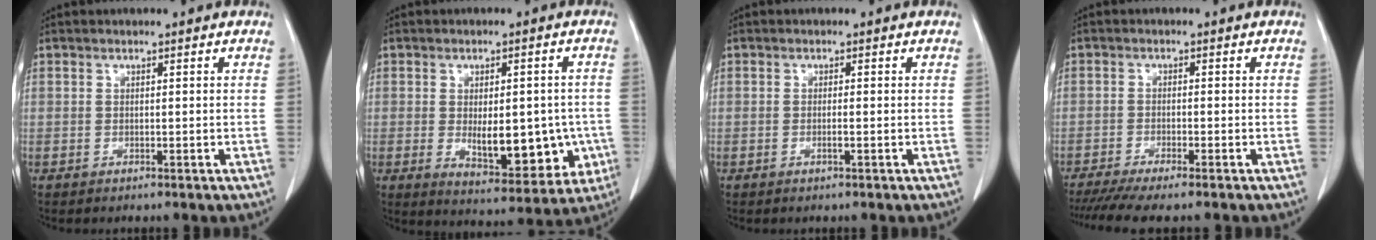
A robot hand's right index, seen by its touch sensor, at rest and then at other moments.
{"total": 12.7, "force": [-2.1, 5.8, 11.1], "torque": [-0.139, 0.001, -0.008]}
{"total": 0.9, "force": [-0.4, -0.1, 0.9], "torque": [-0.018, -0.001, -0.005]}
{"total": 8.1, "force": [-6.7, 0.3, 4.5], "torque": [-0.061, -0.017, -0.106]}